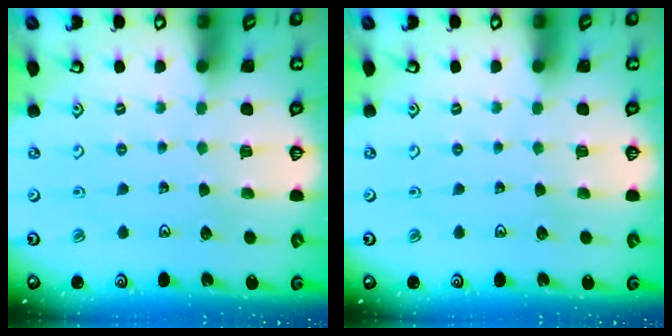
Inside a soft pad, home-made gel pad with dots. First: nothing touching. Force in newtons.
{"total": 0.0}